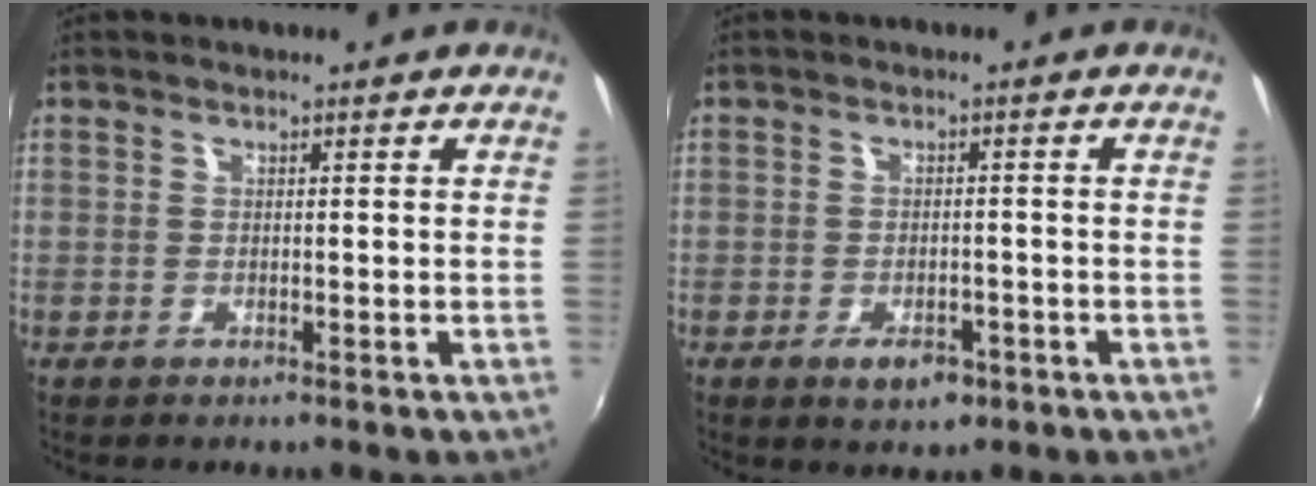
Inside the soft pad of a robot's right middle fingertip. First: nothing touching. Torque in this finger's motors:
{"motor_torque": [1.07, -0.42, 0.21, 0.14]}